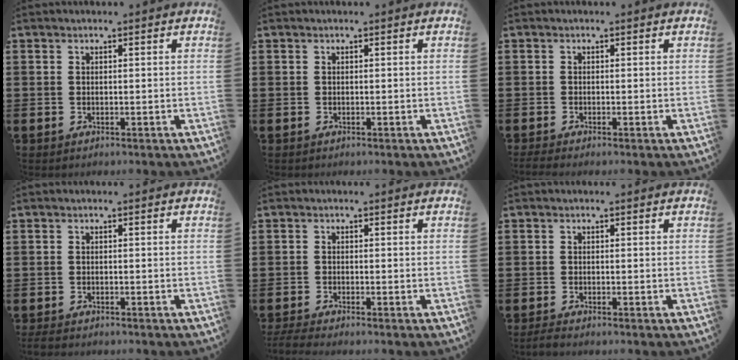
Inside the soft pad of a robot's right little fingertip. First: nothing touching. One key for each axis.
{"total": 0.0}
{"total": 0.5, "fx": 0.0, "fy": 0.0, "fz": 0.5, "tx": -0.009, "ty": 0.001, "tz": -0.001}
{"total": 1.0, "fx": -0.8, "fy": 0.3, "fz": 0.5, "tx": -0.012, "ty": 0.000, "tz": -0.018}
{"total": 1.4, "fx": -1.1, "fy": 0.0, "fz": 0.9, "tx": -0.013, "ty": -0.001, "tz": -0.021}
{"total": 0.9, "fx": -0.7, "fy": 0.1, "fz": 0.6, "tx": -0.010, "ty": -0.002, "tz": -0.013}